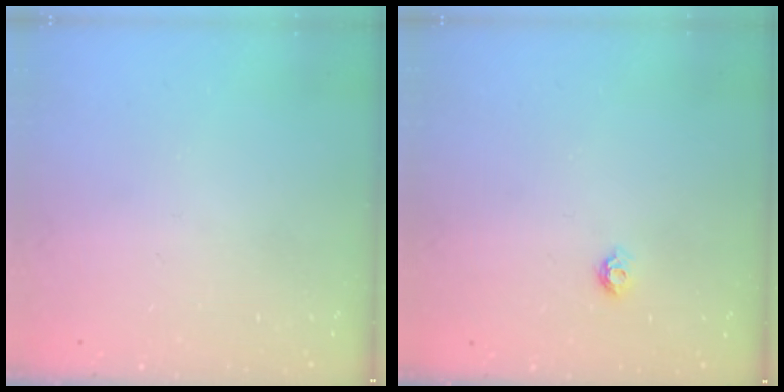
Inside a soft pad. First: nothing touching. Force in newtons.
{"total": 3.9, "press": 3.9, "slide": 0.5}